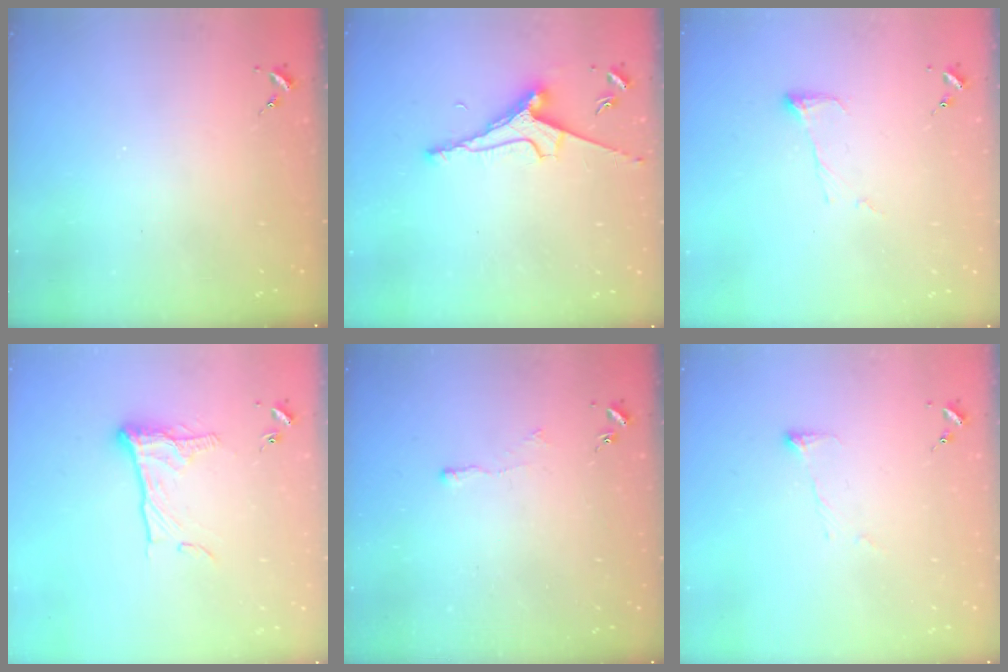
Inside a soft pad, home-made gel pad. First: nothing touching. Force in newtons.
{"total": 8.0, "press": 8.0, "slide": 1.2}
{"total": 6.0, "press": 6.0, "slide": 0.3}
{"total": 12.2, "press": 12.2, "slide": 1.0}
{"total": 3.3, "press": 3.2, "slide": 0.7}
{"total": 5.8, "press": 5.8, "slide": 0.8}